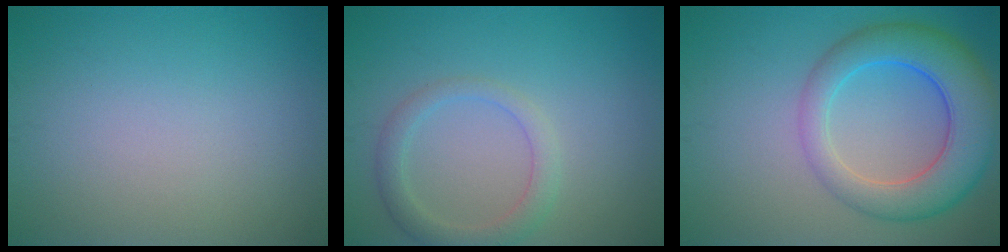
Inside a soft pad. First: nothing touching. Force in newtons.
{"total": 2.6, "press": 2.6, "slide": 0.3}
{"total": 7.6, "press": 7.6, "slide": 0.3}